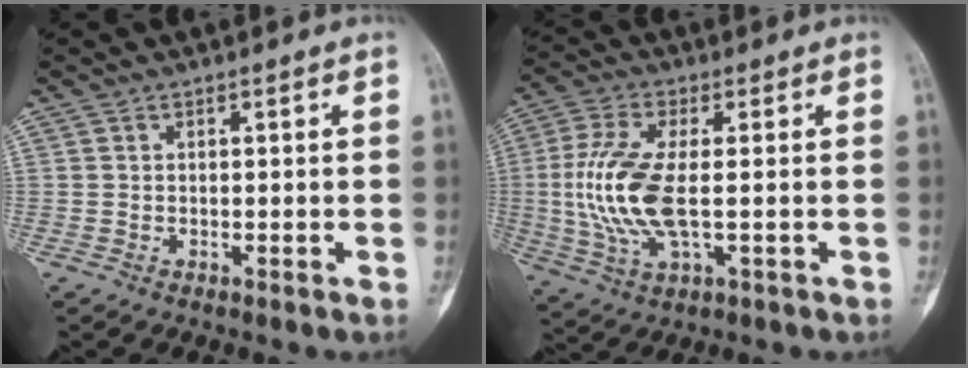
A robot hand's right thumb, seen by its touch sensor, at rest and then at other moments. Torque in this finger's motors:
{"motor_torque": [1.39, 1.24, 0.96, -0.80, 0.38]}